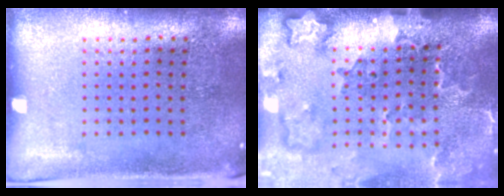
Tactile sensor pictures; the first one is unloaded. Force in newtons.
{"total": 3.5, "press": 2.5, "slide": 2.4}